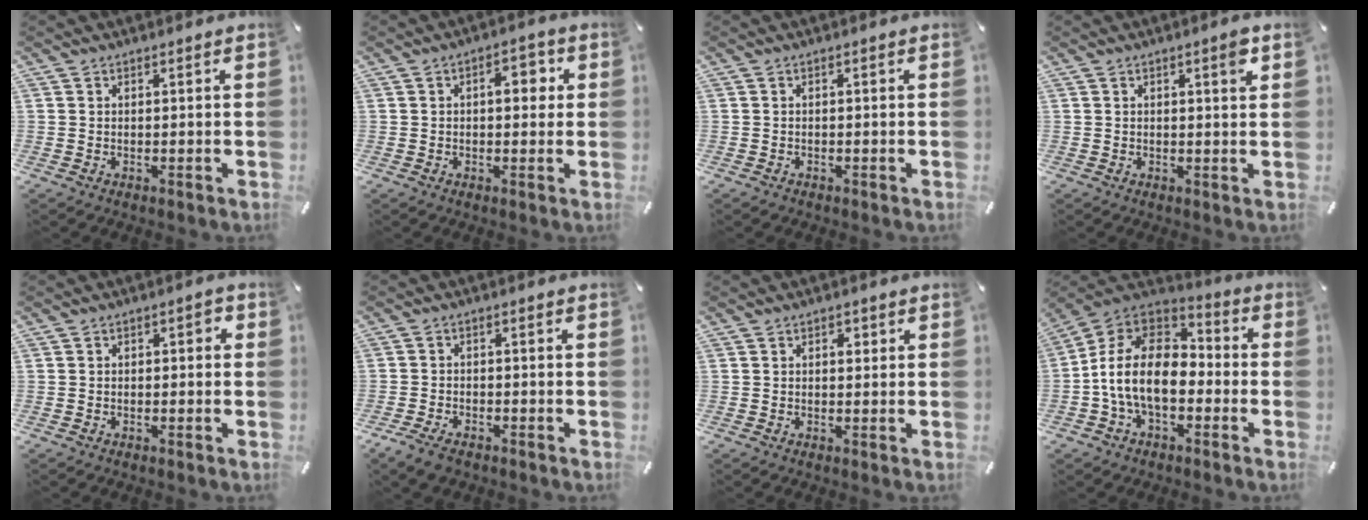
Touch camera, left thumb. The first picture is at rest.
{"total": 5.4, "force": [0.8, 3.0, 4.5], "torque": [-0.051, -0.001, 0.002]}
{"total": 0.5, "force": [-0.4, 0.3, 0.2], "torque": [-0.003, 0.001, -0.009]}
{"total": 3.1, "force": [1.2, 0.6, 2.8], "torque": [-0.040, -0.004, 0.015]}
{"total": 1.9, "force": [-1.1, 0.9, 1.2], "torque": [-0.023, 0.010, -0.024]}
{"total": 3.8, "force": [-2.8, 1.8, 1.8], "torque": [-0.049, 0.009, -0.058]}
{"total": 1.6, "force": [0.3, 1.2, 1.0], "torque": [-0.013, 0.005, 0.001]}
{"total": 15.5, "force": [-4.4, 9.7, 11.3], "torque": [-0.239, 0.024, -0.082]}